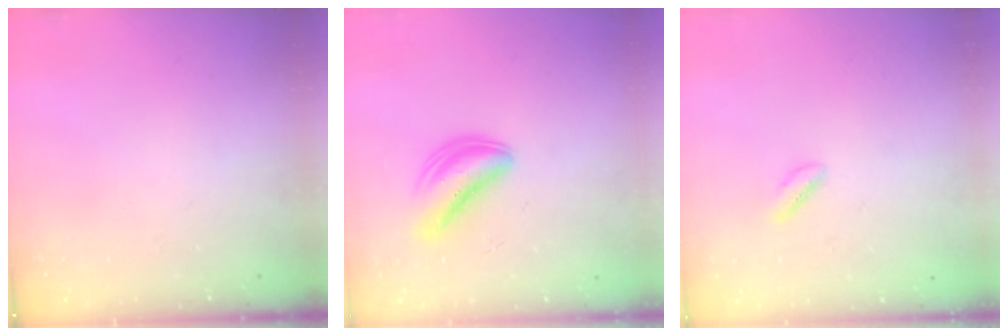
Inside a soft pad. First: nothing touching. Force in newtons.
{"total": 5.9, "press": 5.8, "slide": 0.7}
{"total": 1.9, "press": 1.7, "slide": 1.0}